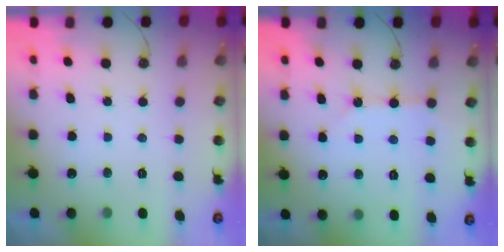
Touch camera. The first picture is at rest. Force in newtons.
{"total": 2.7, "press": 2.7, "slide": 0.2}